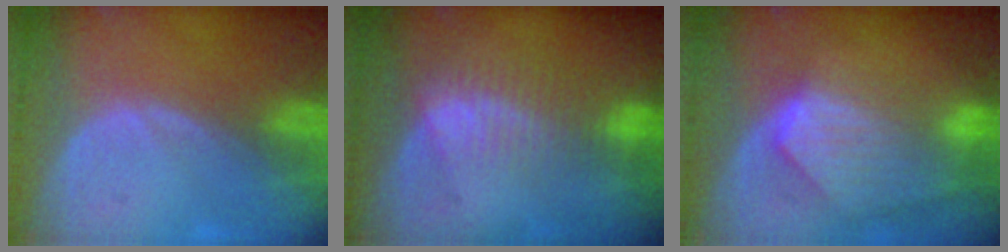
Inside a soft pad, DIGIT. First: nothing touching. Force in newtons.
{"total": 7.4, "press": 6.3, "slide": 3.8}
{"total": 9.2, "press": 8.0, "slide": 4.5}